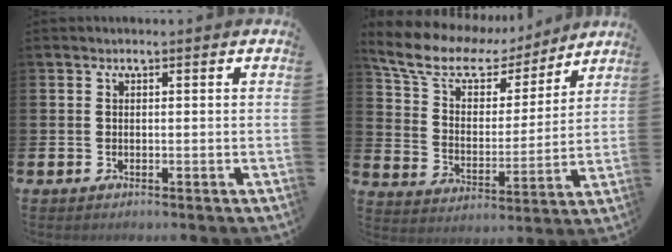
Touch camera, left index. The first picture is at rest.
{"total": 10.0, "force": [8.1, 4.7, 3.6], "torque": [-0.109, -0.046, 0.143]}